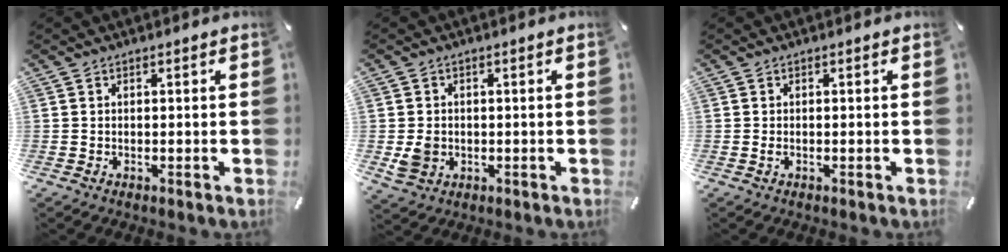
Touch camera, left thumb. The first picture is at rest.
{"total": 4.3, "force": [-0.6, 3.9, 1.9], "torque": [-0.025, -0.002, -0.012]}
{"total": 0.9, "force": [-0.3, 0.2, 0.8], "torque": [-0.017, -0.002, -0.004]}